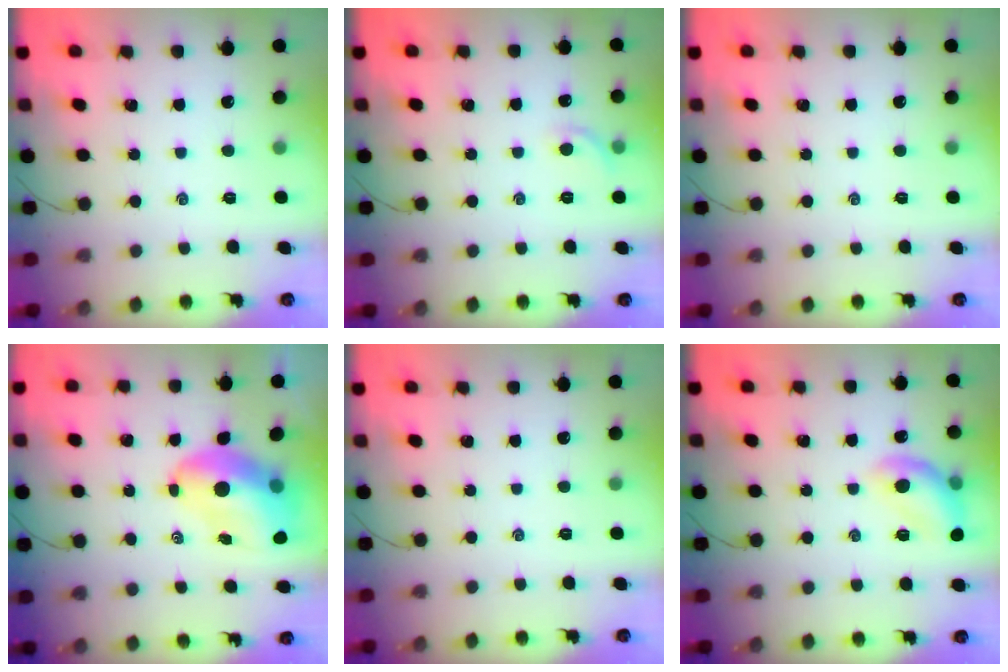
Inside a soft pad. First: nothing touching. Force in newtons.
{"total": 4.7, "press": 4.5, "slide": 1.2}
{"total": 0.0}
{"total": 9.8, "press": 9.5, "slide": 2.6}
{"total": 0.0}
{"total": 12.6, "press": 12.6, "slide": 0.9}